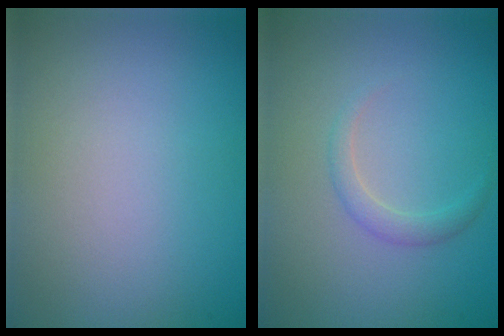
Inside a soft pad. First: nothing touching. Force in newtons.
{"total": 1.3, "press": 1.2, "slide": 0.1}